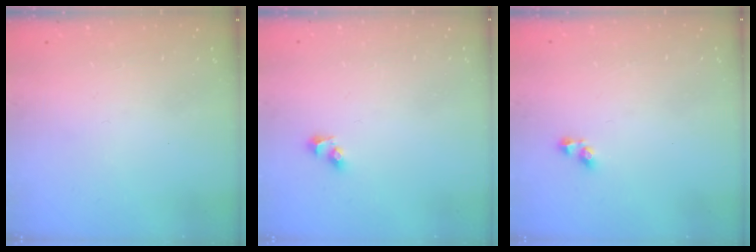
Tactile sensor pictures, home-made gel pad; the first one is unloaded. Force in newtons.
{"total": 2.8, "press": 2.5, "slide": 1.2}
{"total": 2.7, "press": 2.7, "slide": 0.4}